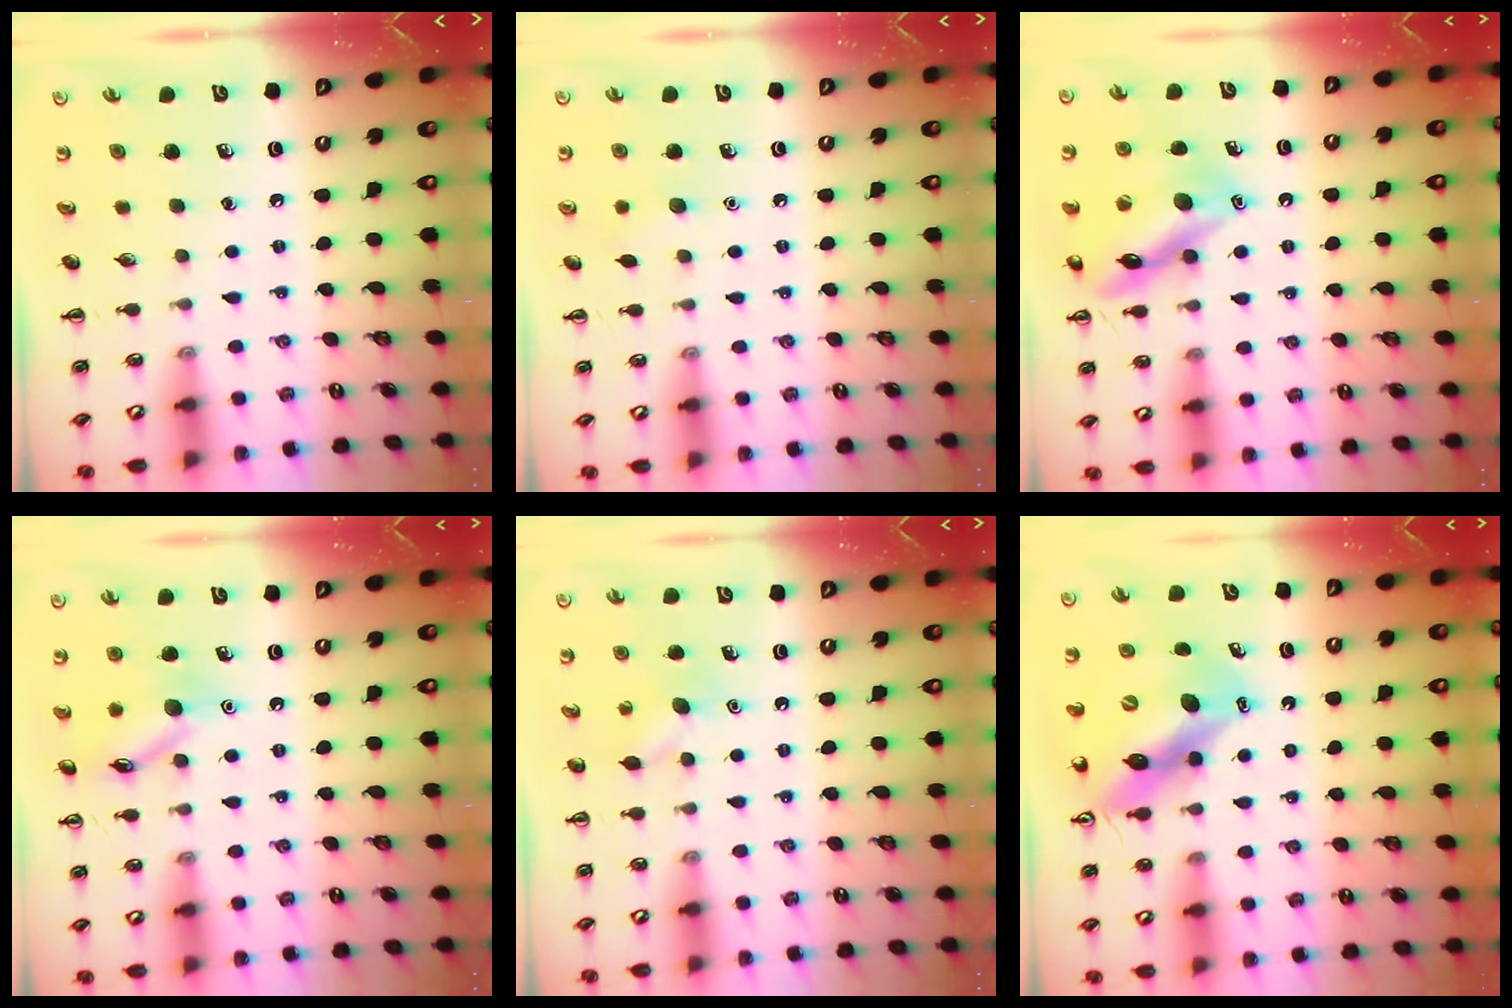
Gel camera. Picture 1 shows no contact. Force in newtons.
{"total": 5.2, "press": 5.1, "slide": 1.2}
{"total": 14.9, "press": 14.9, "slide": 1.3}
{"total": 11.2, "press": 11.2, "slide": 0.5}
{"total": 4.6, "press": 4.4, "slide": 1.2}
{"total": 11.0, "press": 10.5, "slide": 3.4}